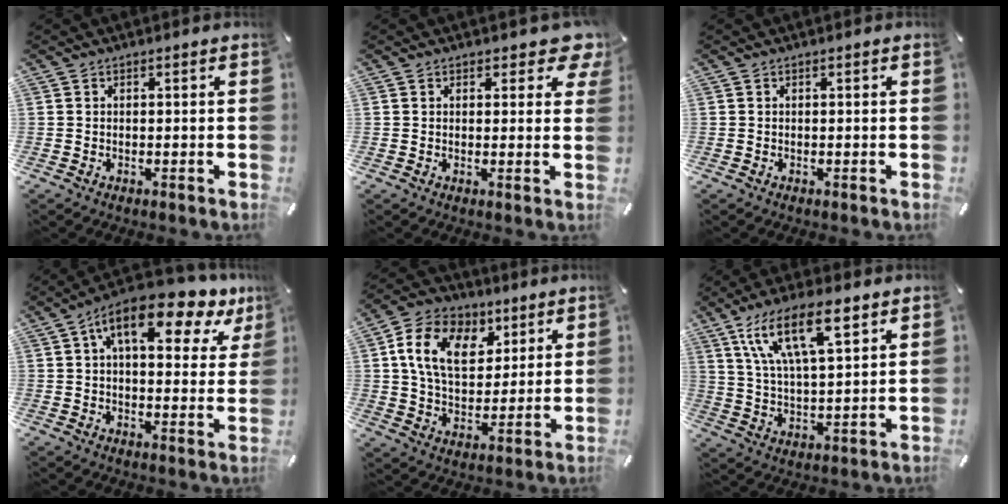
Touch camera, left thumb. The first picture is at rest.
{"total": 5.4, "force": [3.1, 2.9, 3.3], "torque": [-0.031, -0.014, 0.049]}
{"total": 0.0}
{"total": 14.2, "force": [7.4, 6.2, 10.4], "torque": [-0.155, -0.031, 0.119]}
{"total": 14.2, "force": [5.8, 10.0, 8.2], "torque": [-0.157, -0.005, 0.110]}
{"total": 16.1, "force": [9.0, 6.3, 11.8], "torque": [-0.227, -0.021, 0.151]}